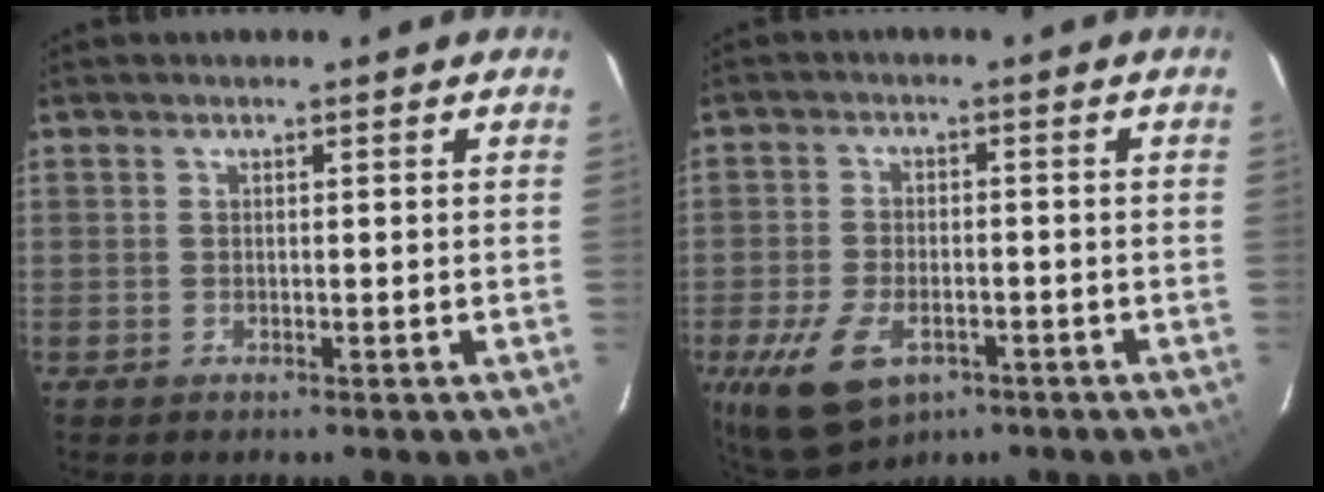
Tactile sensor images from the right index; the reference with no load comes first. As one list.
[{"total": 10.9, "force": [-5.6, 6.0, 7.1], "torque": [-0.158, -0.019, -0.091]}]